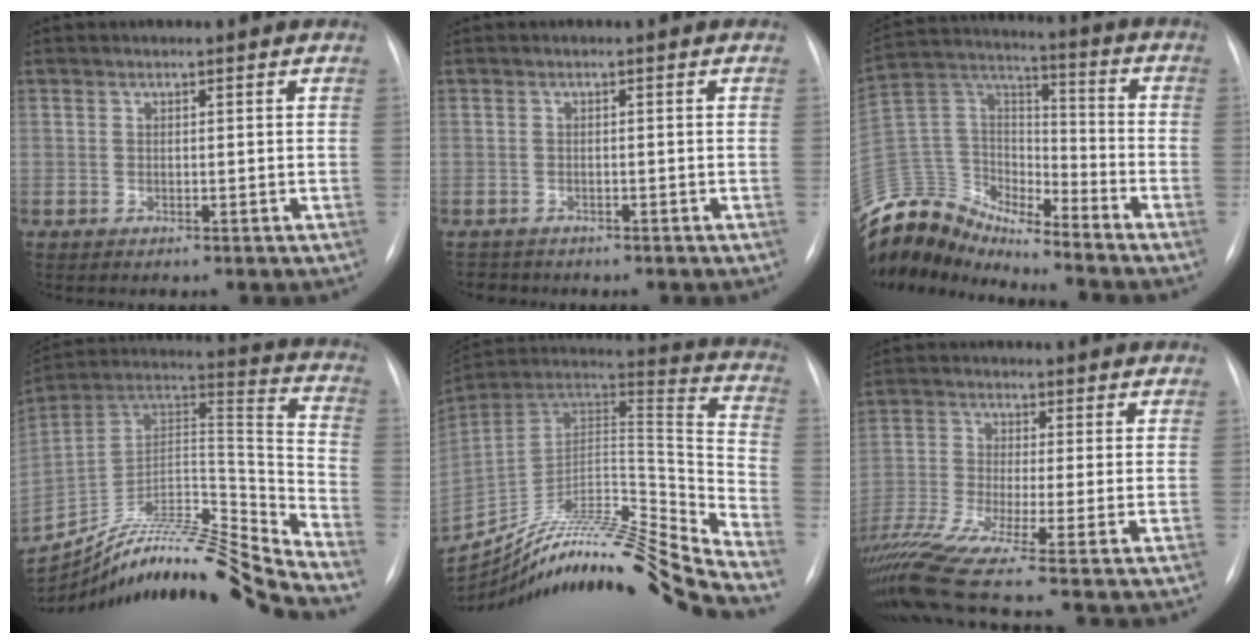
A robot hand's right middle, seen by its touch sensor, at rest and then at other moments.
{"total": 2.0, "force": [-1.8, 0.9, -0.3], "torque": [-0.001, -0.001, -0.029]}
{"total": 13.6, "force": [-13.3, 2.5, 1.4], "torque": [-0.032, 0.070, -0.258]}
{"total": 27.5, "force": [-24.9, -0.1, 11.5], "torque": [-0.210, 0.016, -0.407]}
{"total": 29.8, "force": [-26.3, -0.1, 14.1], "torque": [-0.190, -0.008, -0.410]}
{"total": 14.0, "force": [-10.0, -0.1, 9.7], "torque": [-0.240, -0.024, -0.184]}